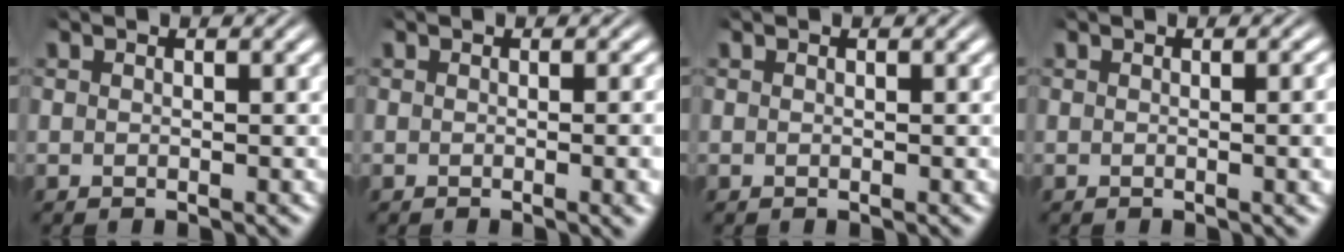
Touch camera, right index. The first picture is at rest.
{"total": 1.2, "force": [-0.3, -0.2, 1.2], "torque": [-0.012, 0.005, -0.008]}
{"total": 0.0}
{"total": 1.4, "force": [-0.1, -0.1, 1.4], "torque": [-0.011, 0.006, -0.005]}